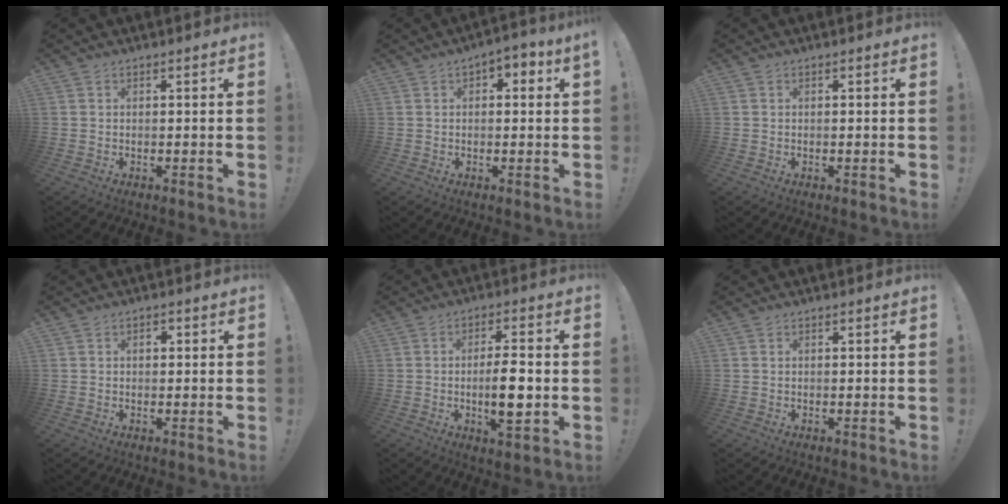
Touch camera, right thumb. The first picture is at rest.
{"total": 3.0, "force": [-0.2, 1.7, 2.5], "torque": [-0.032, 0.009, -0.008]}
{"total": 0.0}
{"total": 1.1, "force": [0.1, 0.8, 0.8], "torque": [-0.012, 0.004, -0.001]}
{"total": 9.4, "force": [-1.7, 2.5, 8.9], "torque": [-0.157, -0.003, -0.035]}
{"total": 0.0}